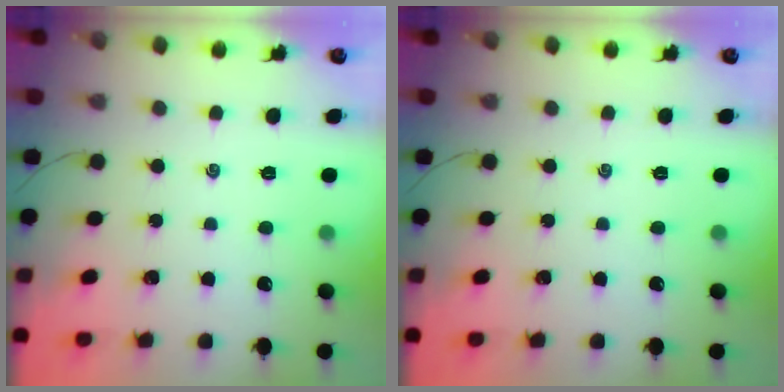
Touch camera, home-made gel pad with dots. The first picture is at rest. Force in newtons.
{"total": 0.0}